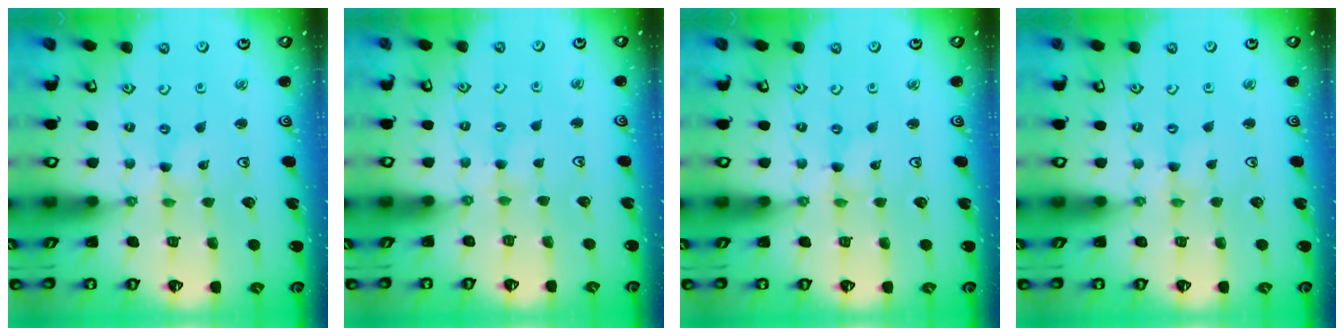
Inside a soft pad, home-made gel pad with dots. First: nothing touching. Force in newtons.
{"total": 1.9, "press": 1.8, "slide": 0.4}
{"total": 0.0}
{"total": 1.0, "press": 1.0, "slide": 0.0}